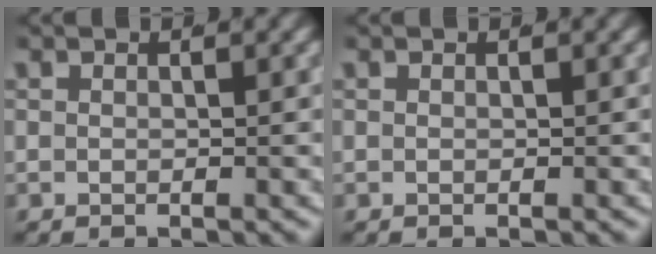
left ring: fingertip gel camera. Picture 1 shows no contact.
{"total": 0.0}